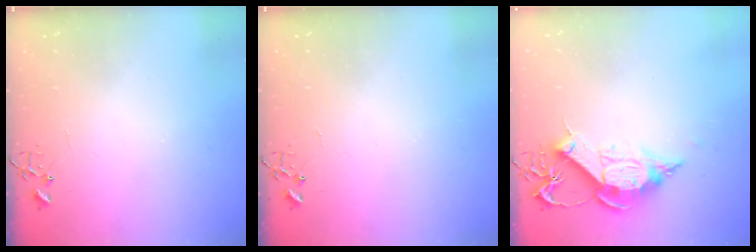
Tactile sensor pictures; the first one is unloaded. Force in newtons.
{"total": 0.0}
{"total": 12.1, "press": 12.1, "slide": 0.6}